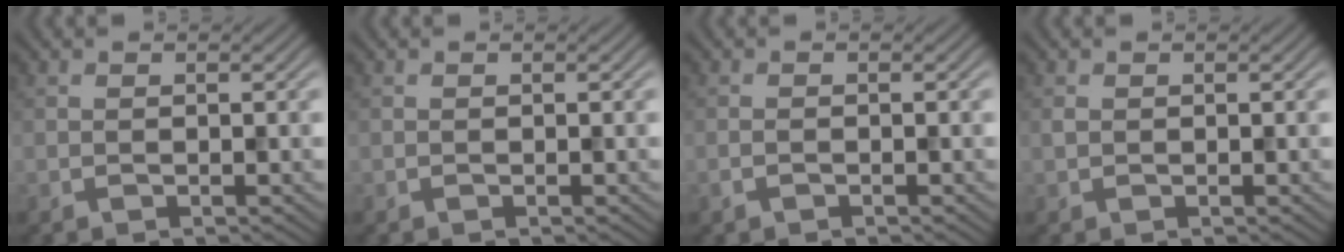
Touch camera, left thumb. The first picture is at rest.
{"total": 0.0}
{"total": 0.8, "force": [-0.6, 0.3, 0.5], "torque": [-0.012, 0.000, -0.012]}
{"total": 0.5, "force": [0.1, 0.4, 0.3], "torque": [-0.009, 0.001, 0.002]}